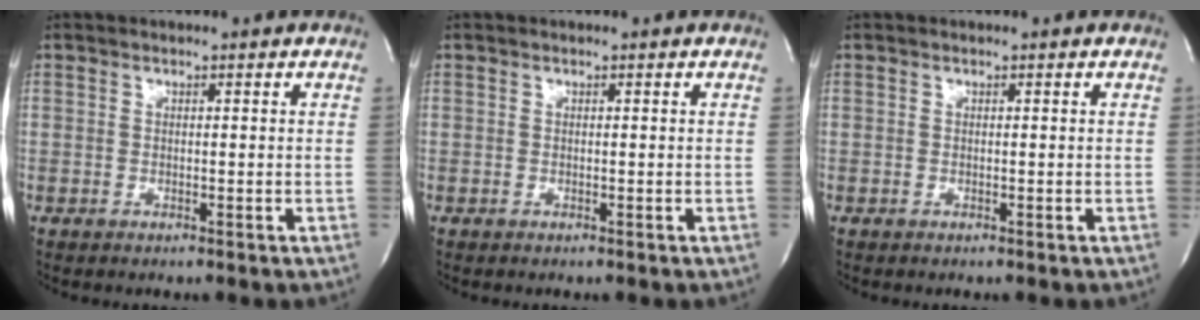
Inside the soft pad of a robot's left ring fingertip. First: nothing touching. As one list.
[{"total": 0.0}, {"total": 0.0}]